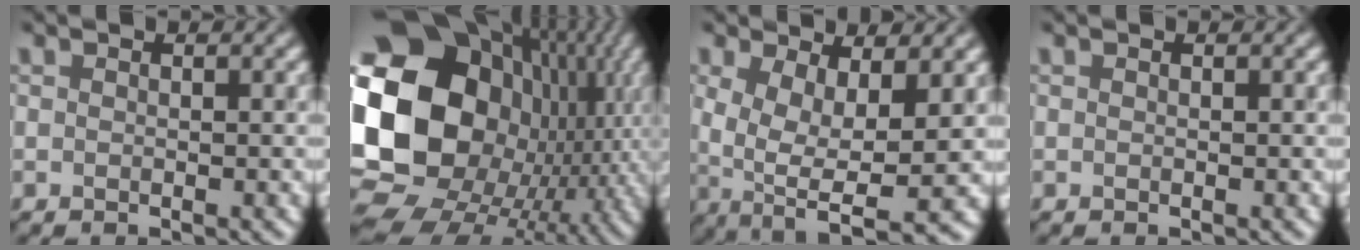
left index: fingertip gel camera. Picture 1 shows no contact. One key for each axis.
{"total": 23.1, "fx": 1.9, "fy": 19.0, "fz": 13.1, "tx": -0.281, "ty": -0.010, "tz": 0.016}
{"total": 7.9, "fx": -0.3, "fy": 3.6, "fz": 7.1, "tx": -0.132, "ty": -0.017, "tz": 0.009}
{"total": 0.0}